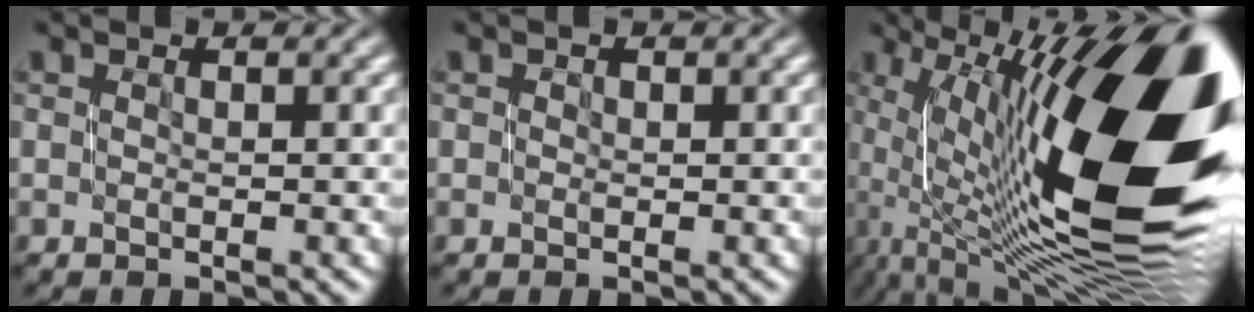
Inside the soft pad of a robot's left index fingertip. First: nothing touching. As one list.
[{"total": 0.0}, {"total": 18.5, "force": [2.1, 7.7, 16.7], "torque": [-0.262, 0.004, 0.035]}]